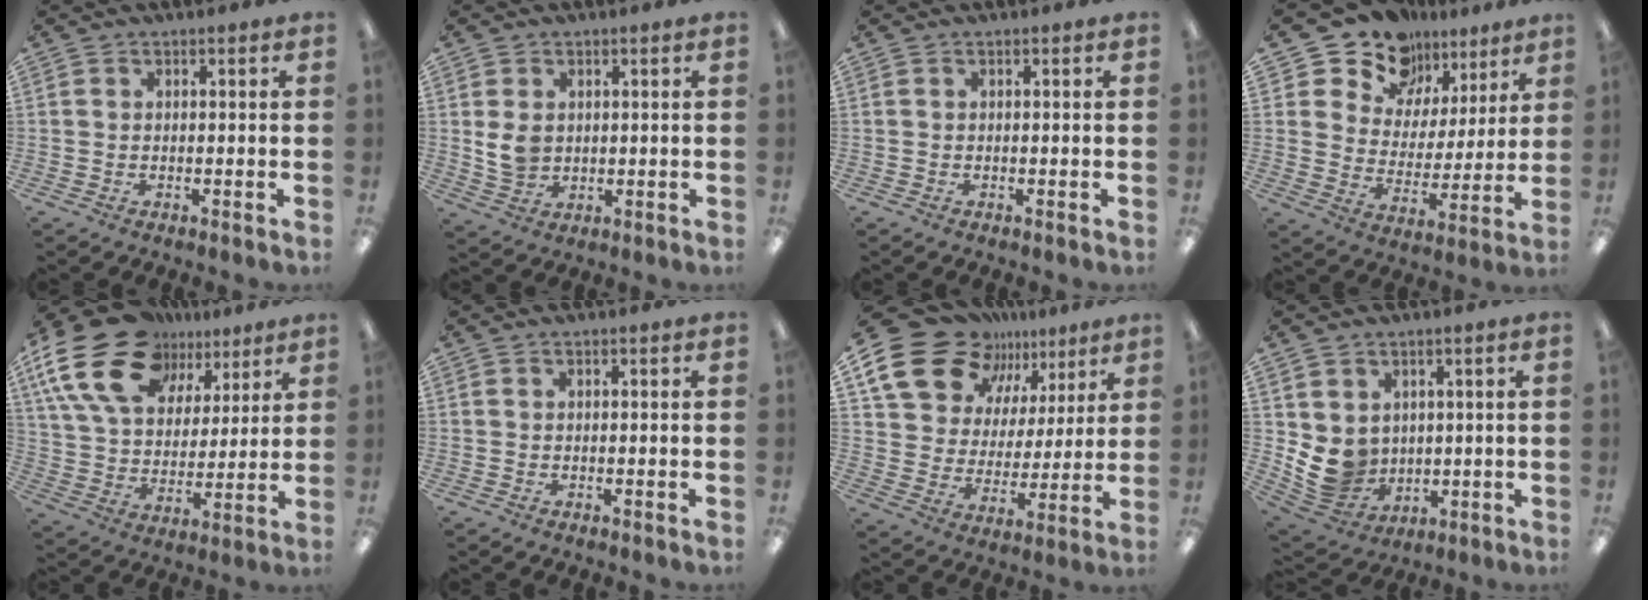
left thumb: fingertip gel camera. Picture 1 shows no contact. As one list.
[{"total": 5.4, "force": [1.1, 4.3, 3.1], "torque": [-0.068, 0.001, 0.020]}, {"total": 0.0}, {"total": 13.0, "force": [10.3, 7.7, 2.2], "torque": [-0.056, -0.081, 0.194]}, {"total": 22.0, "force": [12.5, 13.5, 12.2], "torque": [-0.241, -0.053, 0.227]}, {"total": 0.0}, {"total": 20.2, "force": [13.0, 12.8, 8.6], "torque": [-0.156, -0.076, 0.242]}, {"total": 9.1, "force": [2.0, 8.3, 3.0], "torque": [-0.087, -0.024, 0.046]}]